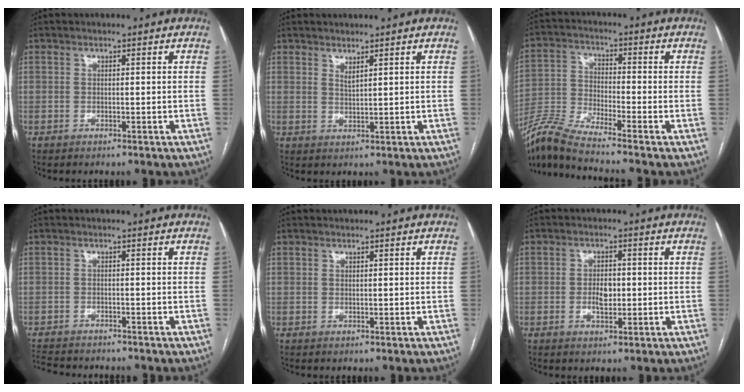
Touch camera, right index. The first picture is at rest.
{"total": 1.5, "force": [1.2, 0.1, 0.9], "torque": [-0.018, -0.010, 0.025]}
{"total": 9.2, "force": [-7.9, -1.2, 4.4], "torque": [-0.103, -0.026, -0.159]}
{"total": 7.8, "force": [-7.1, 1.7, 2.6], "torque": [-0.047, -0.007, -0.107]}
{"total": 0.0}
{"total": 3.2, "force": [-0.3, 1.7, 2.7], "torque": [-0.049, 0.004, 0.000]}